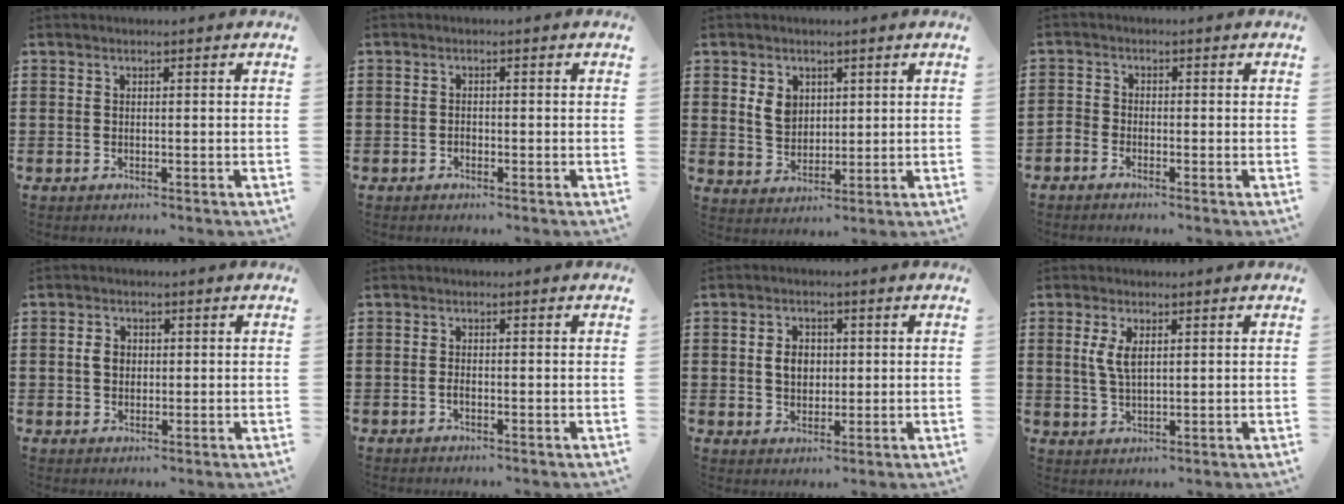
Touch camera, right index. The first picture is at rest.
{"total": 0.7, "force": [-0.5, 0.4, 0.3], "torque": [-0.008, -0.001, -0.010]}
{"total": 4.1, "force": [1.5, 3.3, 1.9], "torque": [-0.049, 0.011, 0.027]}
{"total": 1.5, "force": [-1.4, 0.4, -0.1], "torque": [-0.002, 0.004, -0.031]}
{"total": 2.4, "force": [0.1, 1.9, 1.5], "torque": [-0.033, 0.009, 0.000]}
{"total": 0.9, "force": [-0.5, 0.2, 0.7], "torque": [-0.014, -0.005, -0.008]}
{"total": 3.8, "force": [0.1, 2.9, 2.4], "torque": [-0.047, 0.007, -0.002]}
{"total": 3.8, "force": [1.0, 1.6, 3.4], "torque": [-0.078, 0.003, 0.013]}